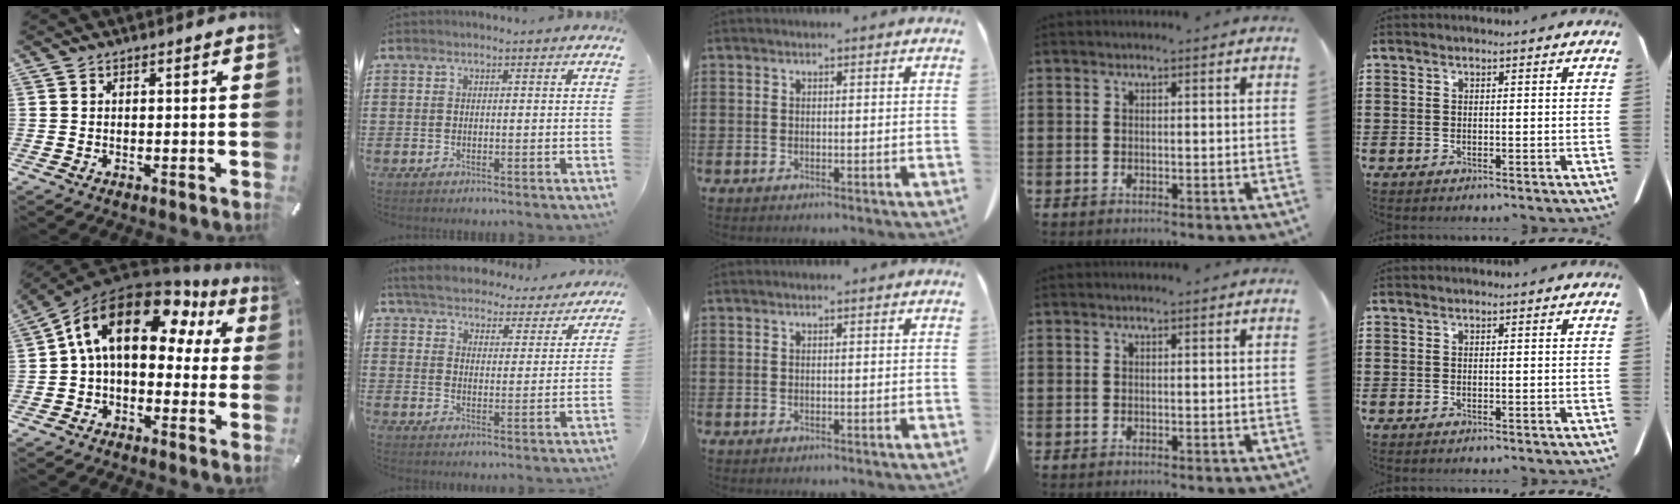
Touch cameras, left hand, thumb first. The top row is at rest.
{"thumb": {"total": 18.3, "force": [6.3, 10.4, 13.7], "torque": [-0.241, -0.020, 0.104]}, "index": {"total": 5.4, "force": [5.4, 0.4, 0.5], "torque": [-0.040, -0.038, 0.092]}}